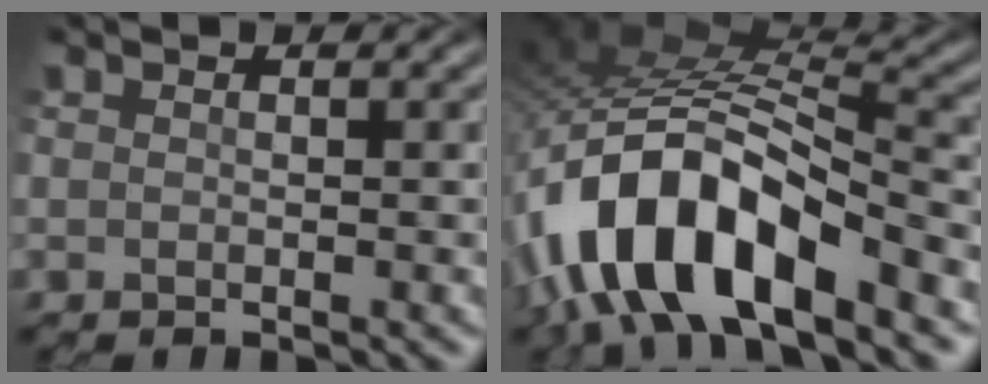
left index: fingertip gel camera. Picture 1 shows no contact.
{"total": 12.3, "force": [-7.3, 5.5, 8.3], "torque": [-0.159, -0.002, -0.132]}